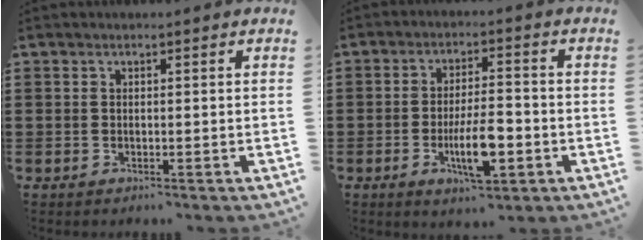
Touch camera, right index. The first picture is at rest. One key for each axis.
{"total": 8.1, "fx": -2.7, "fy": 2.6, "fz": 7.2, "tx": -0.142, "ty": -0.010, "tz": -0.047}